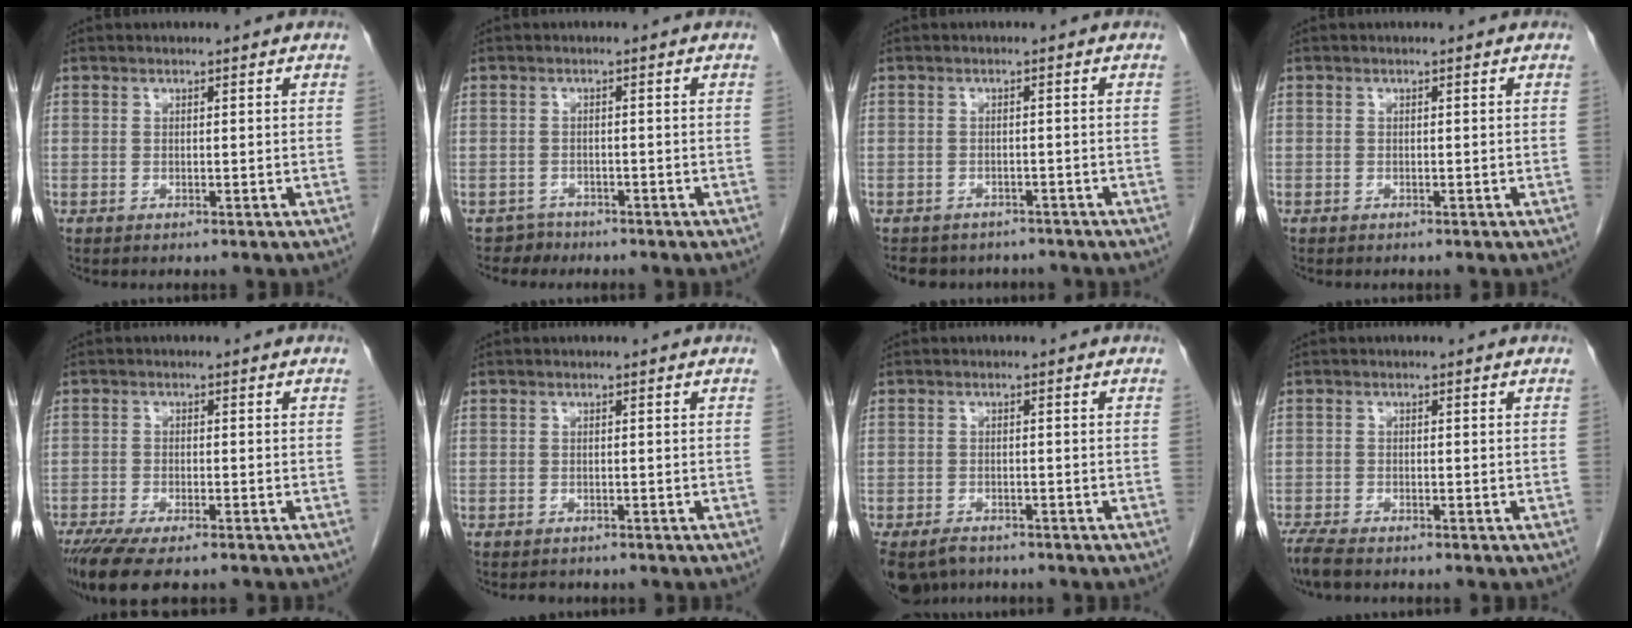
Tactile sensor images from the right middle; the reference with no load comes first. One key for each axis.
{"total": 1.7, "fx": -1.3, "fy": 0.7, "fz": -1.0, "tx": 0.015, "ty": 0.002, "tz": -0.023}
{"total": 6.9, "fx": -6.0, "fy": 3.3, "fz": 0.9, "tx": -0.010, "ty": 0.005, "tz": -0.071}
{"total": 0.0}
{"total": 8.9, "fx": -6.9, "fy": 2.1, "fz": 5.2, "tx": -0.083, "ty": -0.017, "tz": -0.111}
{"total": 1.4, "fx": -1.2, "fy": 0.7, "fz": -0.1, "tx": -0.003, "ty": 0.000, "tz": -0.020}
{"total": 7.1, "fx": -5.5, "fy": 3.5, "fz": 2.7, "tx": -0.054, "ty": -0.015, "tz": -0.088}
{"total": 3.6, "fx": -3.0, "fy": 0.6, "fz": 1.8, "tx": -0.042, "ty": -0.012, "tz": -0.054}